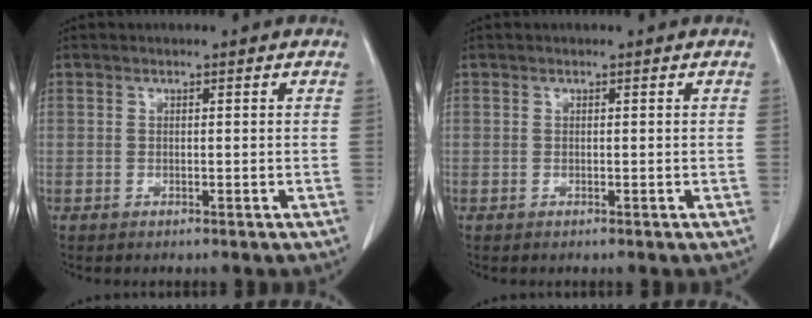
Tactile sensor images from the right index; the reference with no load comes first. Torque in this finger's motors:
{"motor_torque": [0.00, 0.00, 0.00, 0.00]}